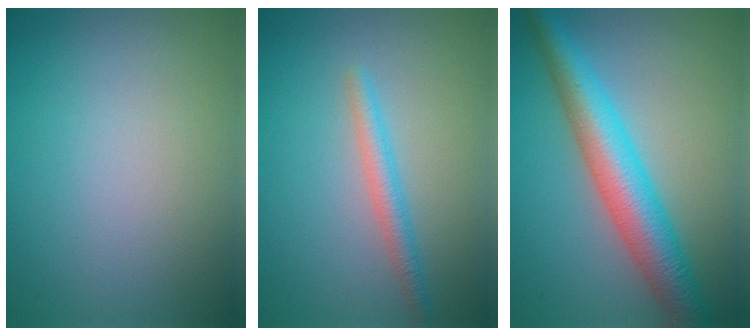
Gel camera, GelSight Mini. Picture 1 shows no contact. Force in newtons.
{"total": 2.1, "press": 2.1, "slide": 0.1}
{"total": 6.9, "press": 6.9, "slide": 0.1}